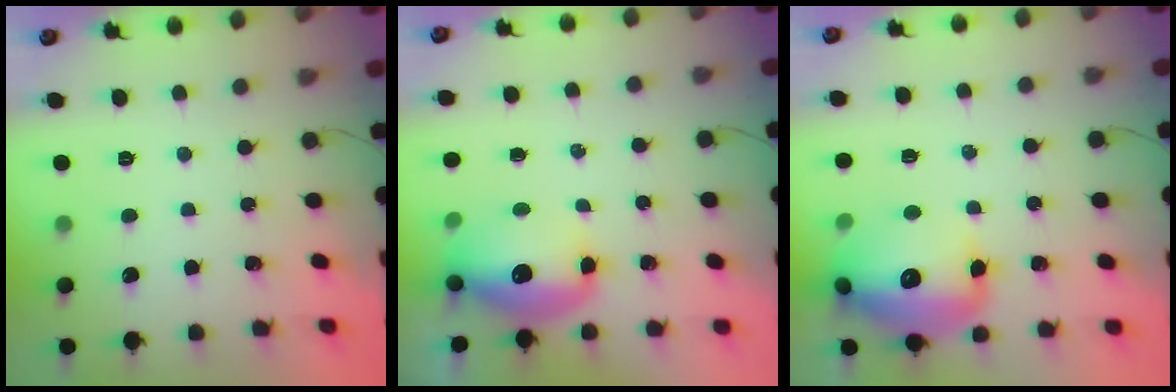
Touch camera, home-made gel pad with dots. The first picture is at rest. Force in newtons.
{"total": 11.7, "press": 11.3, "slide": 2.9}
{"total": 18.4, "press": 18.2, "slide": 2.9}